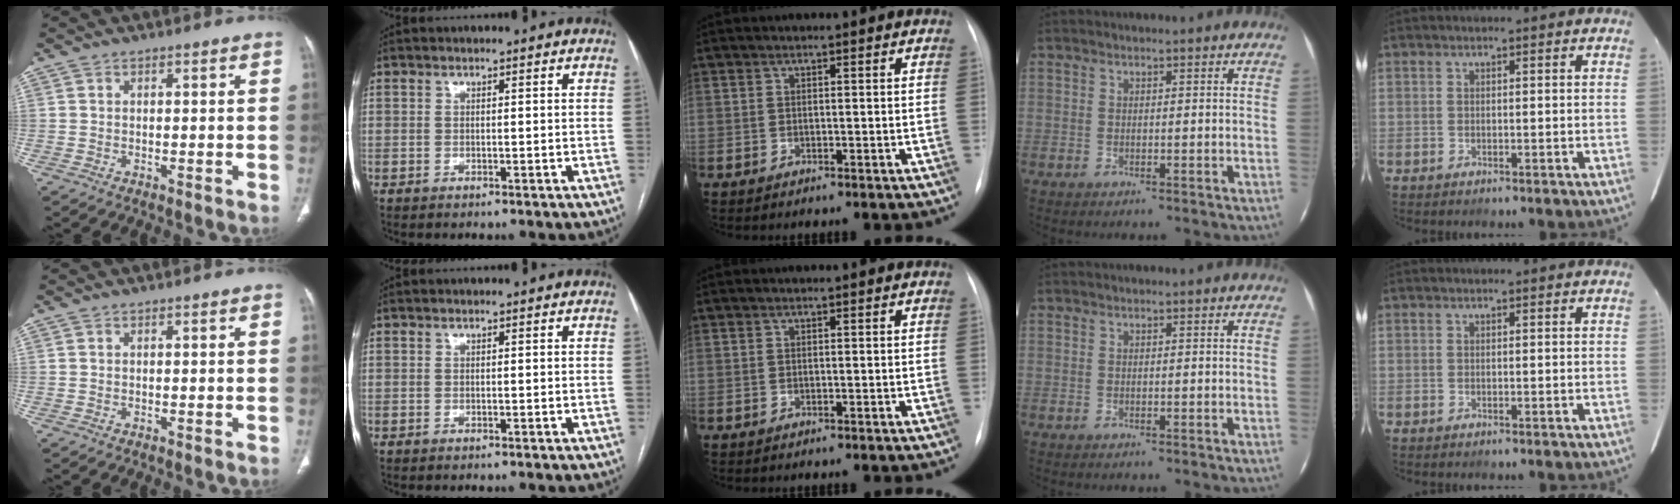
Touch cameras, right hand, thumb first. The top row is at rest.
{}